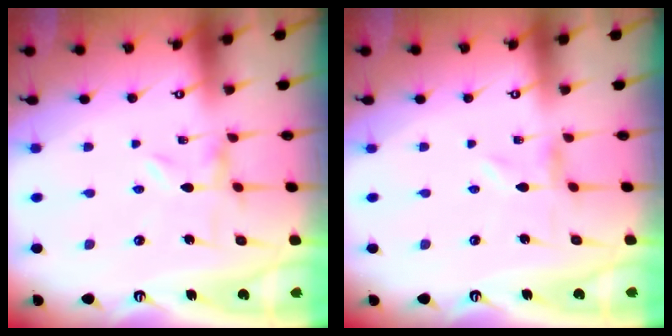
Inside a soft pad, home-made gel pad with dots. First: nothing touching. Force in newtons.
{"total": 0.0}